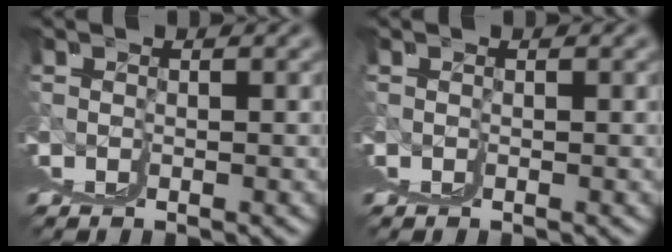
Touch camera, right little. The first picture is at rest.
{"total": 0.0}